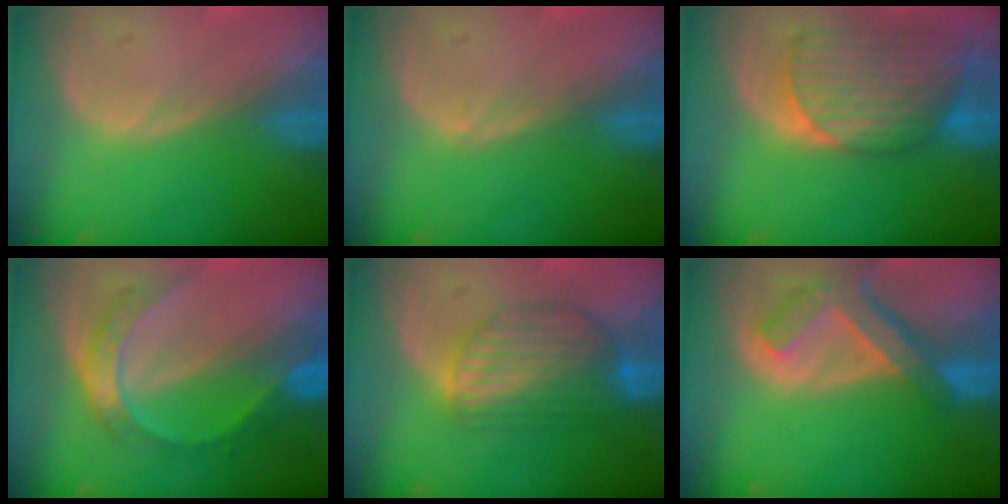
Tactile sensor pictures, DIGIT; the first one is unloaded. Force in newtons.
{"total": 0.8, "press": 0.7, "slide": 0.1}
{"total": 9.4, "press": 8.3, "slide": 4.2}
{"total": 6.1, "press": 6.1, "slide": 0.3}
{"total": 7.1, "press": 7.0, "slide": 1.3}
{"total": 7.6, "press": 6.6, "slide": 3.7}